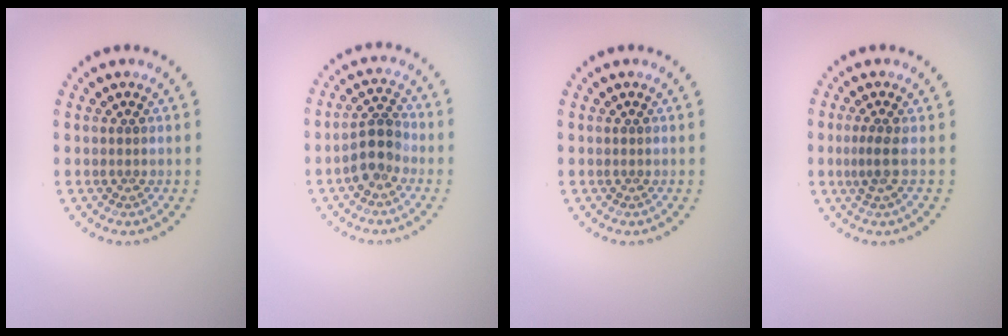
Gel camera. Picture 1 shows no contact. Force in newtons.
{"total": 3.5, "press": 3.3, "slide": 1.3}
{"total": 0.0}
{"total": 1.9, "press": 1.4, "slide": 1.3}